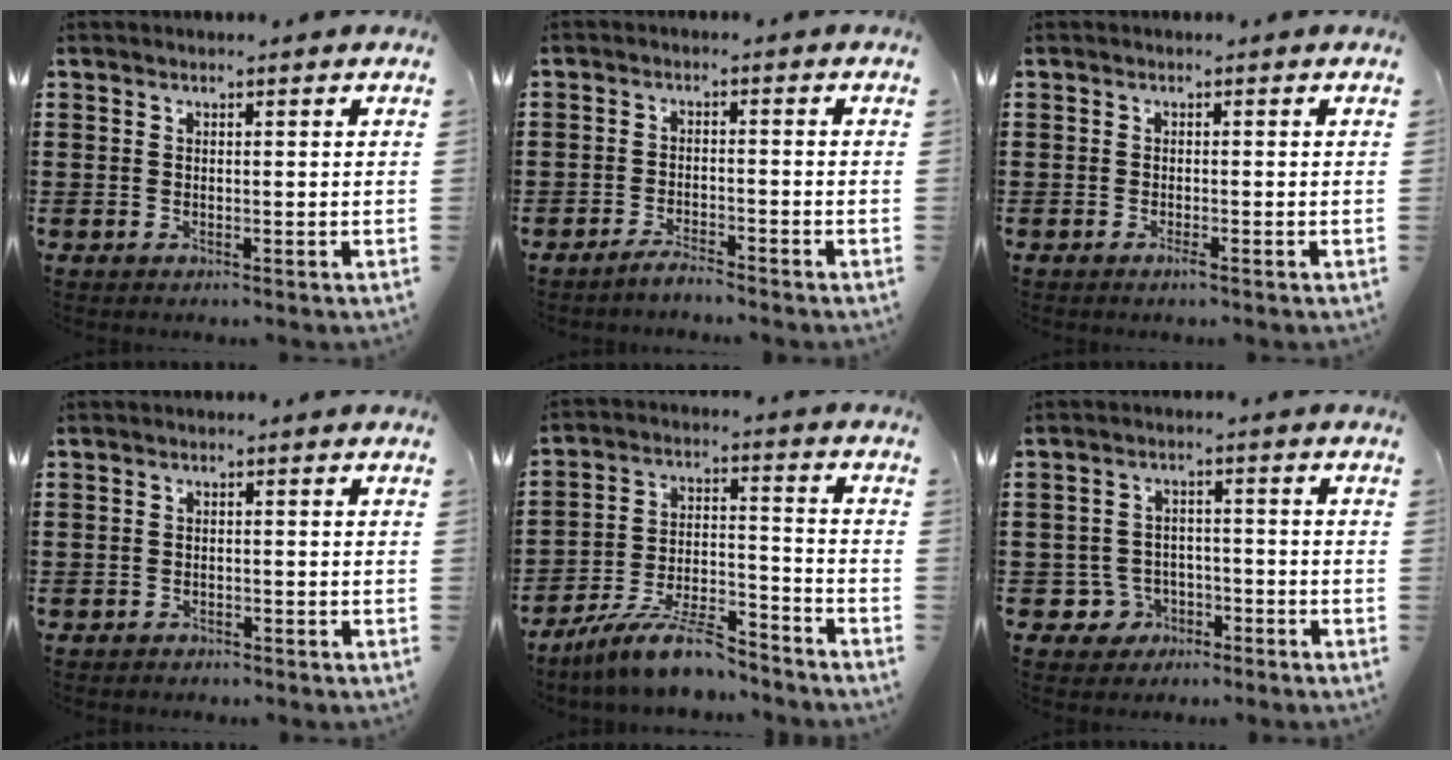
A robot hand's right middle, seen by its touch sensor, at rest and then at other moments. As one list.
[{"total": 2.5, "force": [-2.4, 0.1, 0.7], "torque": [-0.014, 0.003, -0.046]}, {"total": 0.6, "force": [-0.4, 0.1, 0.5], "torque": [-0.010, -0.004, -0.006]}, {"total": 1.2, "force": [-1.1, 0.4, -0.1], "torque": [0.000, 0.004, -0.026]}, {"total": 10.5, "force": [-8.9, 1.8, 5.3], "torque": [-0.094, 0.023, -0.168]}, {"total": 4.2, "force": [-2.4, 3.3, 0.7], "torque": [-0.033, 0.006, -0.052]}]